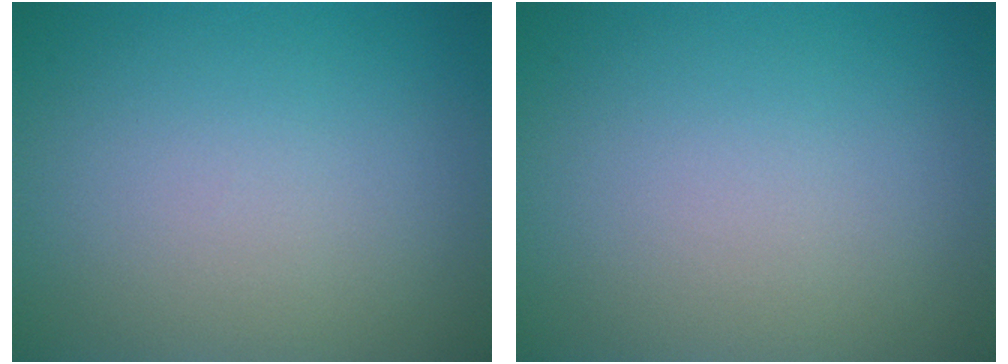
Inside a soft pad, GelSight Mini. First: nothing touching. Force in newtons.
{"total": 0.0}